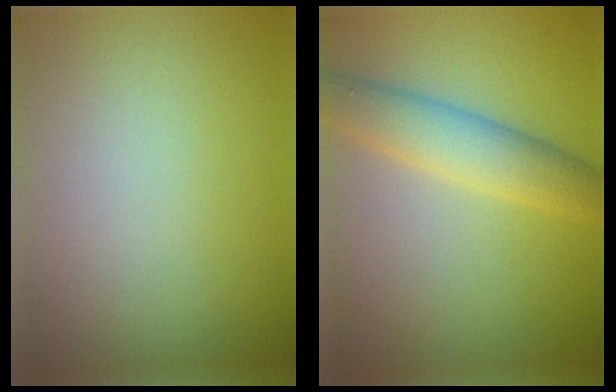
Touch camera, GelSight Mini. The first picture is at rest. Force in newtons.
{"total": 4.3, "press": 4.3, "slide": 0.2}